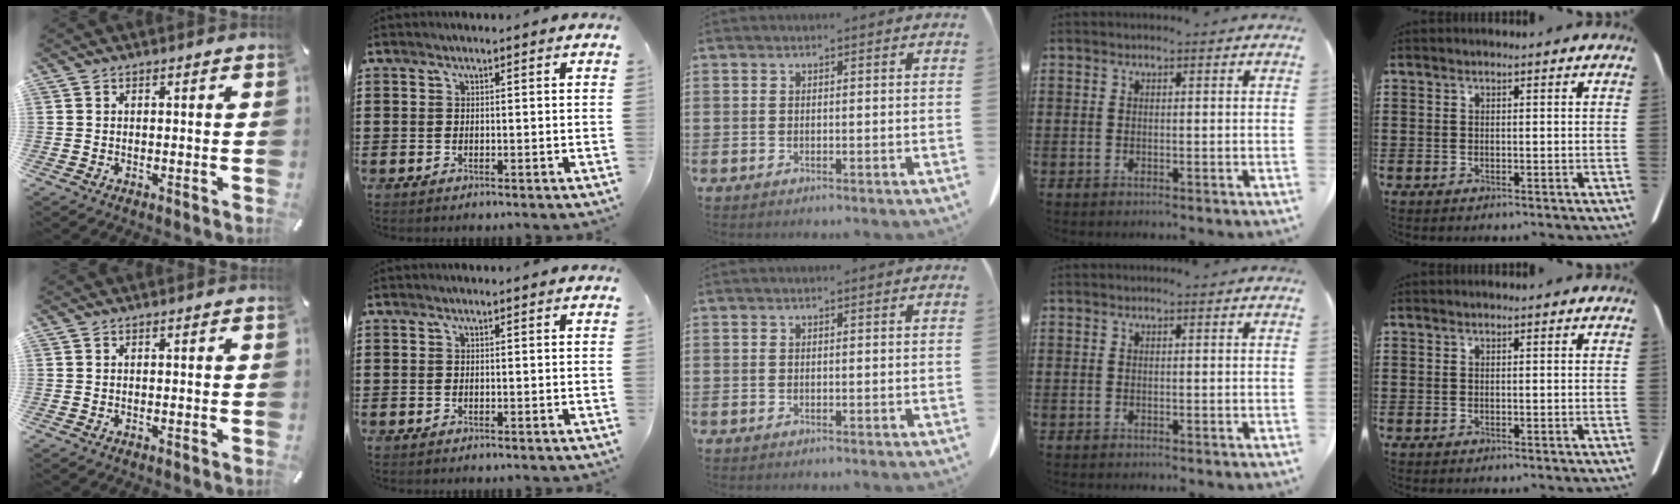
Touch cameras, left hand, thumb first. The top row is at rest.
{}